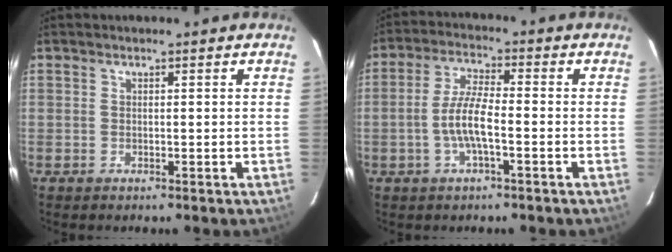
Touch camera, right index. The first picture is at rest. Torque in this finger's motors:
{"motor_torque": [1.49, -0.34, 0.70, 0.19]}